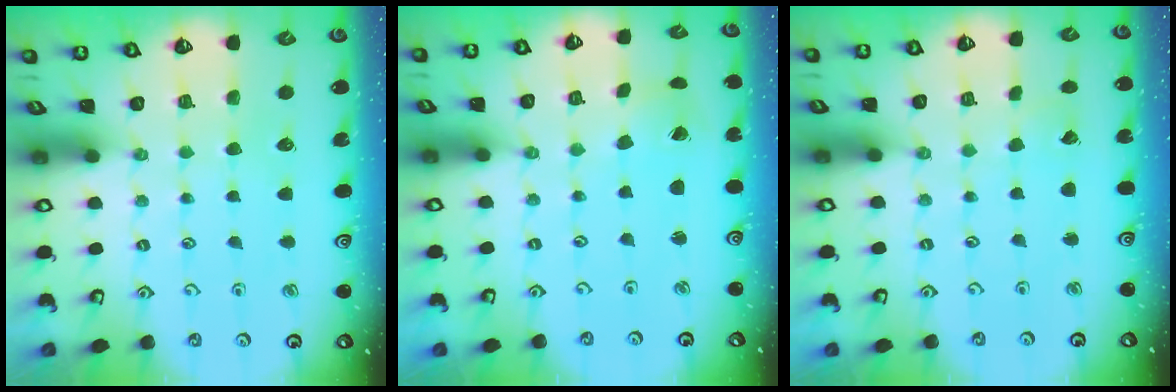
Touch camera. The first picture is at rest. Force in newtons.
{"total": 1.2, "press": 1.2, "slide": 0.2}
{"total": 1.4, "press": 1.4, "slide": 0.0}